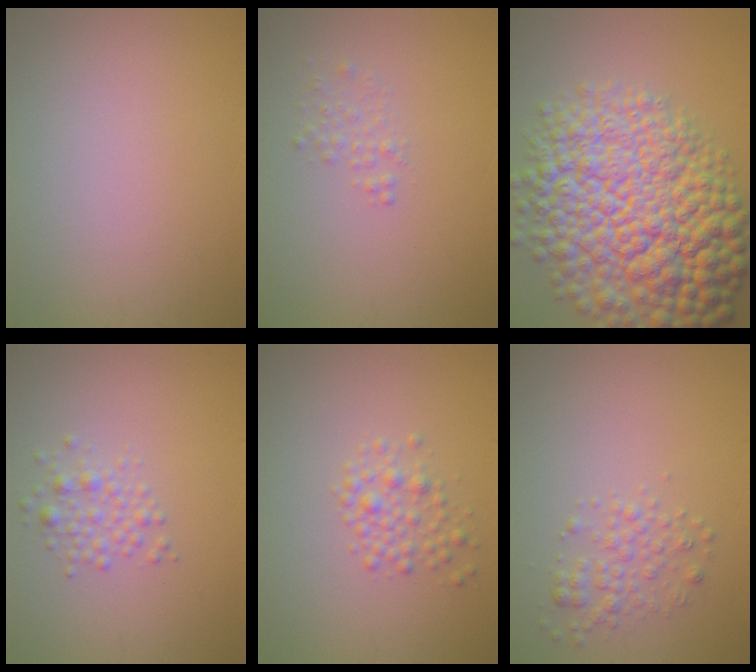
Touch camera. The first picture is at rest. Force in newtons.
{"total": 1.1, "press": 1.1, "slide": 0.0}
{"total": 15.3, "press": 15.2, "slide": 0.3}
{"total": 1.9, "press": 1.9, "slide": 0.1}
{"total": 2.1, "press": 2.1, "slide": 0.1}
{"total": 2.0, "press": 2.0, "slide": 0.1}